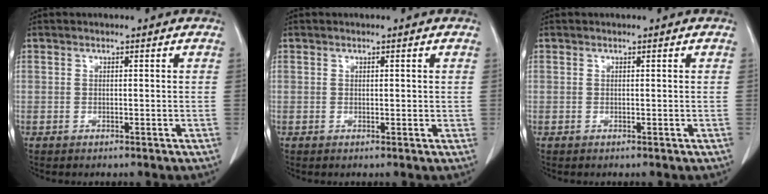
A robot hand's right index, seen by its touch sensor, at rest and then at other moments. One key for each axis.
{"total": 0.7, "fx": 0.2, "fy": 0.3, "fz": 0.5, "tx": -0.005, "ty": -0.001, "tz": 0.003}
{"total": 0.0}